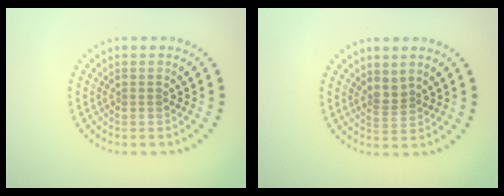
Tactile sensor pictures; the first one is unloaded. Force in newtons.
{"total": 1.3, "press": 0.8, "slide": 1.0}